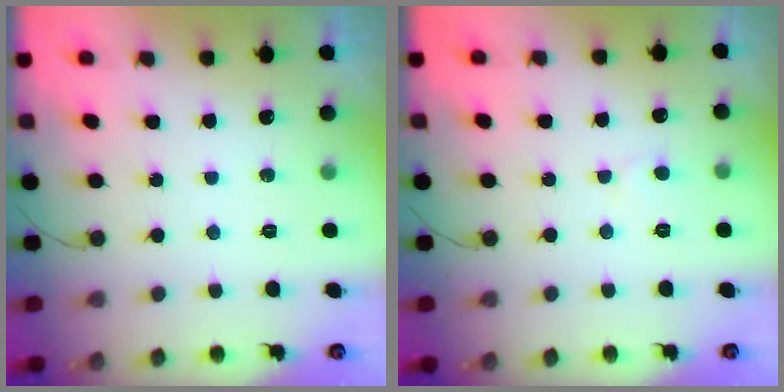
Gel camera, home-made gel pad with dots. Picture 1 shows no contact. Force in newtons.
{"total": 3.2, "press": 3.2, "slide": 0.2}